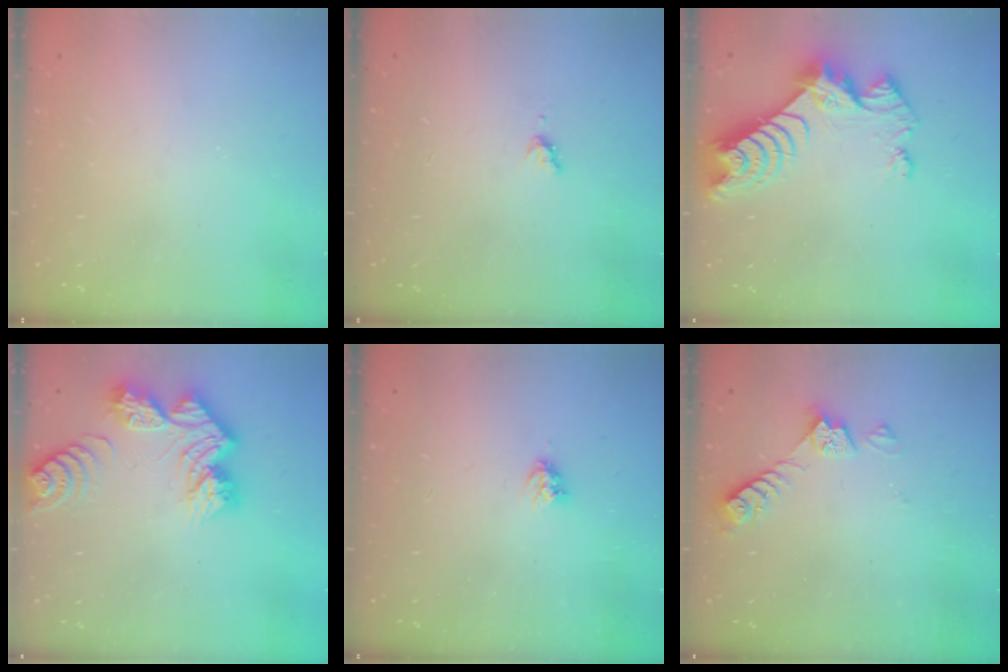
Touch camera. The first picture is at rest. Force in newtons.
{"total": 4.4, "press": 4.4, "slide": 0.3}
{"total": 9.0, "press": 9.0, "slide": 0.8}
{"total": 13.0, "press": 13.0, "slide": 1.1}
{"total": 3.5, "press": 3.5, "slide": 0.4}
{"total": 4.9, "press": 4.8, "slide": 0.6}